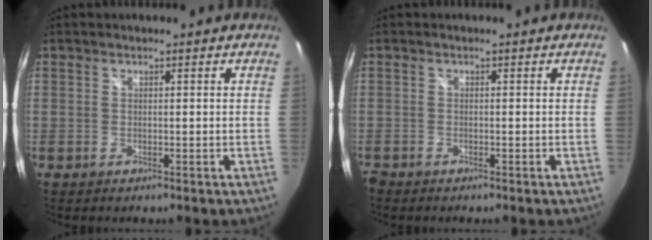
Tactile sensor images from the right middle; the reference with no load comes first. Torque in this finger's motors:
{"motor_torque": [-0.65, 0.03, -0.05, -0.01]}